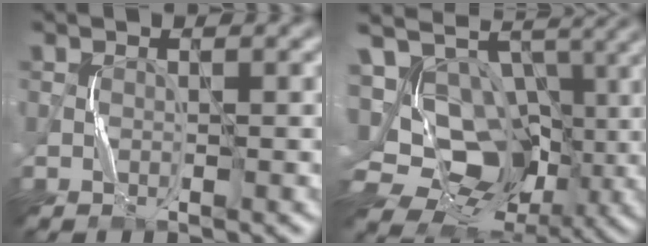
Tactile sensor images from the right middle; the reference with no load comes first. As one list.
[{"total": 13.6, "force": [-1.9, 11.2, 7.5], "torque": [-0.163, -0.001, -0.028]}]